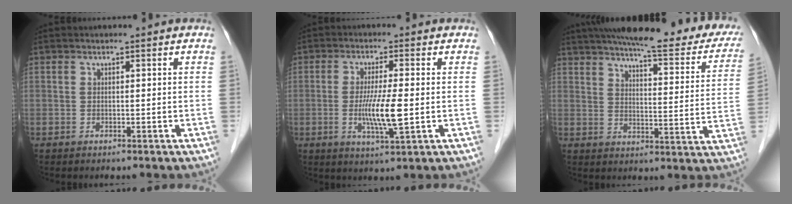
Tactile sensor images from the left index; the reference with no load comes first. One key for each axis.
{"total": 6.6, "fx": -0.9, "fy": 0.2, "fz": 6.6, "tx": -0.128, "ty": -0.019, "tz": -0.020}
{"total": 25.5, "fx": 21.0, "fy": 4.6, "fz": 13.8, "tx": -0.189, "ty": -0.019, "tz": 0.253}